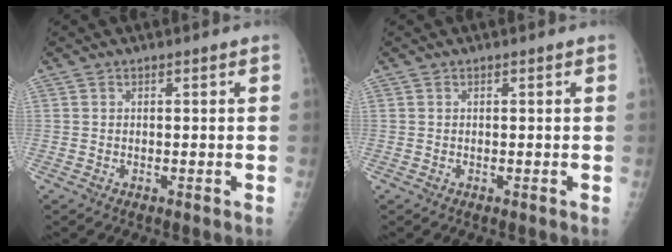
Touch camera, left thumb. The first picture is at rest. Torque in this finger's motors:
{"motor_torque": [-0.01, 0.01, 0.00, 0.00, 0.00]}